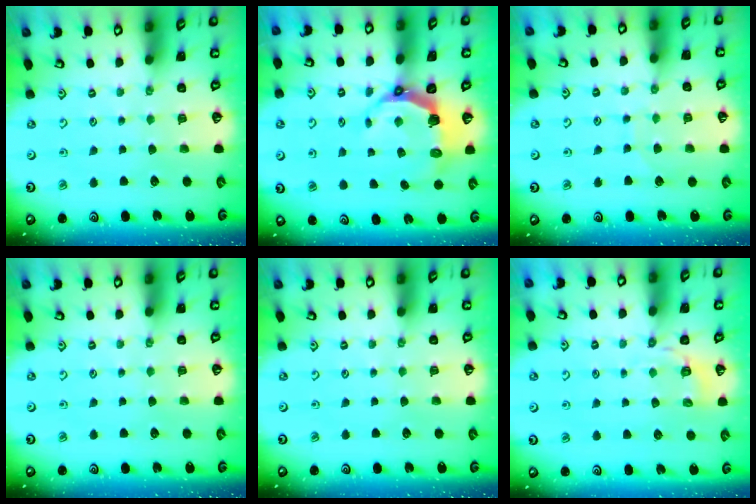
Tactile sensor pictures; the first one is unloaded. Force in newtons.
{"total": 8.1, "press": 6.4, "slide": 5.0}
{"total": 5.7, "press": 5.7, "slide": 0.6}
{"total": 0.0}
{"total": 0.0}
{"total": 4.2, "press": 3.6, "slide": 2.2}